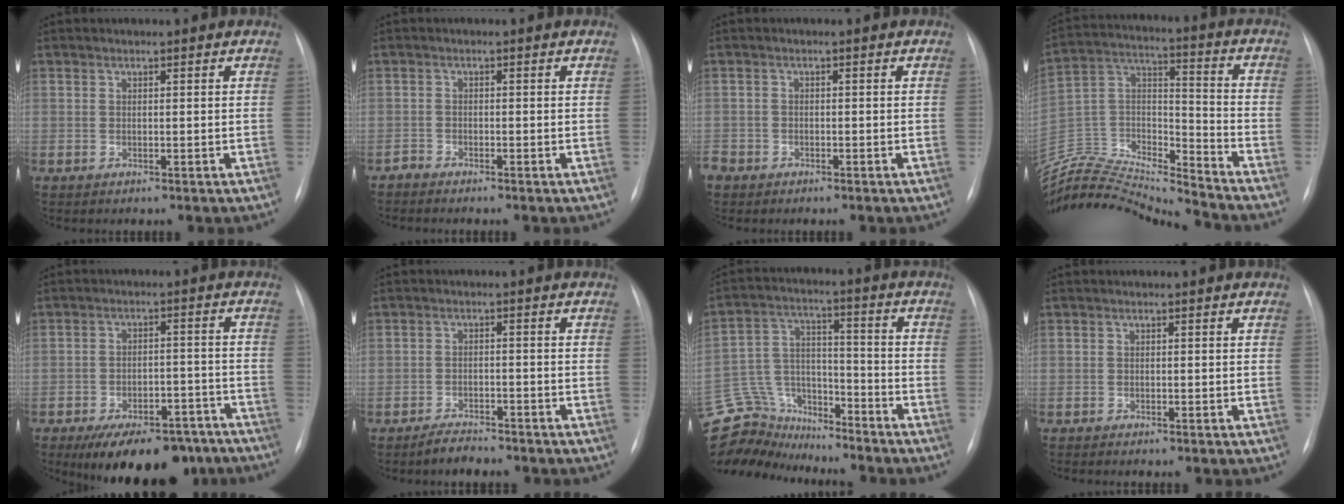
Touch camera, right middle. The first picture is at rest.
{"total": 1.0, "force": [-1.0, 0.0, -0.2], "torque": [0.006, -0.003, -0.021]}
{"total": 3.6, "force": [-2.5, 2.5, 0.8], "torque": [-0.017, 0.001, -0.049]}
{"total": 21.9, "force": [-21.2, 0.5, 5.3], "torque": [-0.104, 0.027, -0.365]}
{"total": 15.6, "force": [-12.1, 6.5, 7.4], "torque": [-0.098, 0.013, -0.164]}
{"total": 3.2, "force": [-2.9, 0.8, 1.0], "torque": [-0.029, -0.006, -0.047]}
{"total": 14.3, "force": [-13.5, 4.6, 1.1], "torque": [-0.035, 0.055, -0.235]}
{"total": 1.0, "force": [-0.9, 0.0, 0.4], "torque": [-0.005, -0.001, -0.012]}